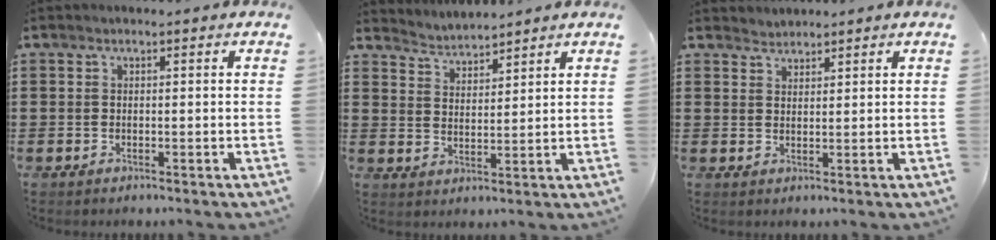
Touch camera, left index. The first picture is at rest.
{"total": 3.3, "force": [3.2, 0.0, -0.7], "torque": [0.000, -0.015, 0.058]}
{"total": 1.6, "force": [1.5, 0.2, -0.5], "torque": [0.004, 0.002, 0.032]}